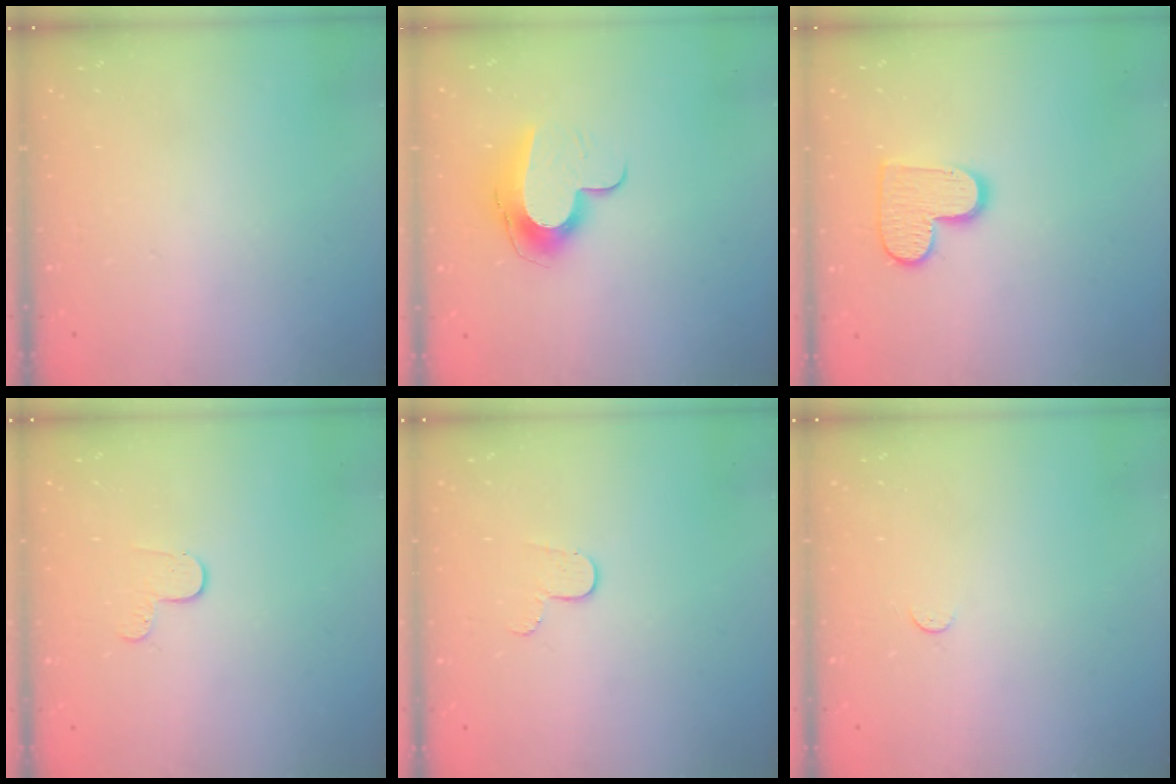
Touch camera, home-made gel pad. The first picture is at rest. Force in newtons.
{"total": 11.4, "press": 11.4, "slide": 0.6}
{"total": 10.5, "press": 10.5, "slide": 0.5}
{"total": 5.5, "press": 5.5, "slide": 0.6}
{"total": 4.6, "press": 4.6, "slide": 0.4}
{"total": 2.5, "press": 2.5, "slide": 0.3}